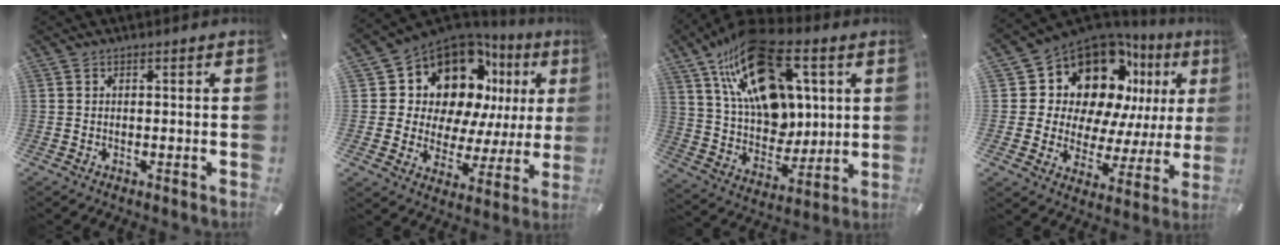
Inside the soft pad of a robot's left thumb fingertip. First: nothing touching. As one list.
[{"total": 15.4, "force": [9.3, 10.2, 6.8], "torque": [-0.114, -0.089, 0.165]}, {"total": 22.7, "force": [10.3, 14.7, 13.8], "torque": [-0.248, -0.054, 0.185]}, {"total": 16.5, "force": [10.4, 10.7, 7.2], "torque": [-0.115, -0.099, 0.183]}]